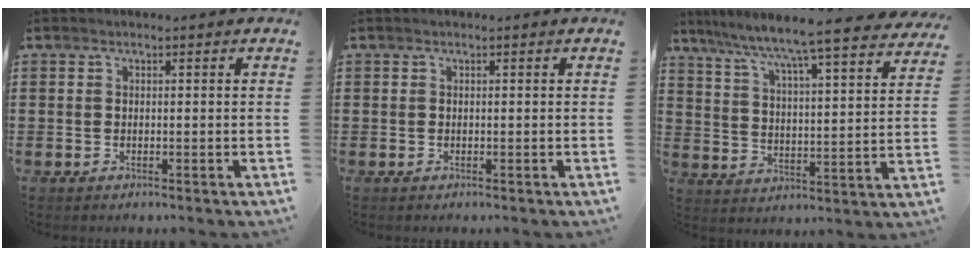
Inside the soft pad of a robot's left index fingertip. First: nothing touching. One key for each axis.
{"total": 0.0}
{"total": 6.2, "fx": 5.6, "fy": -0.8, "fz": 2.5, "tx": -0.076, "ty": -0.050, "tz": 0.085}